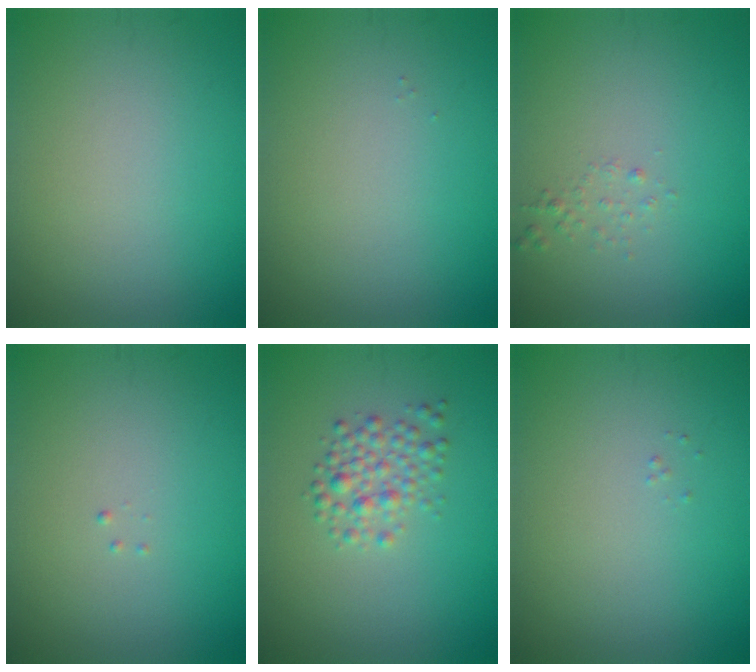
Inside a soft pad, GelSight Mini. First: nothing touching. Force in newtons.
{"total": 0.0}
{"total": 0.8, "press": 0.8, "slide": 0.1}
{"total": 0.0}
{"total": 2.5, "press": 2.5, "slide": 0.1}
{"total": 0.0}